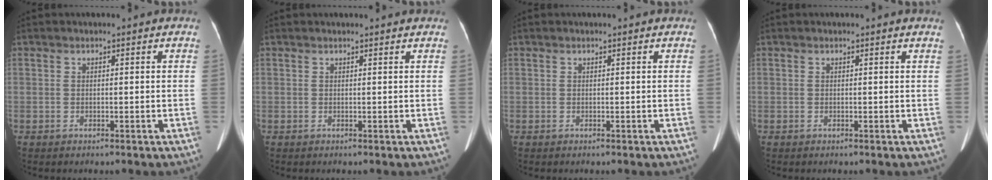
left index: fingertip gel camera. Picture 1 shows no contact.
{"total": 2.1, "force": [2.0, 0.0, 0.5], "torque": [-0.012, 0.012, 0.023]}
{"total": 0.0}
{"total": 0.0}